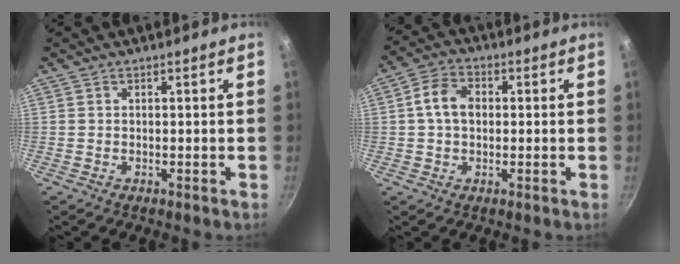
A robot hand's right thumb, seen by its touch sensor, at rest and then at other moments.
{"total": 6.6, "force": [0.5, 4.8, 4.5], "torque": [-0.071, 0.017, -0.001]}